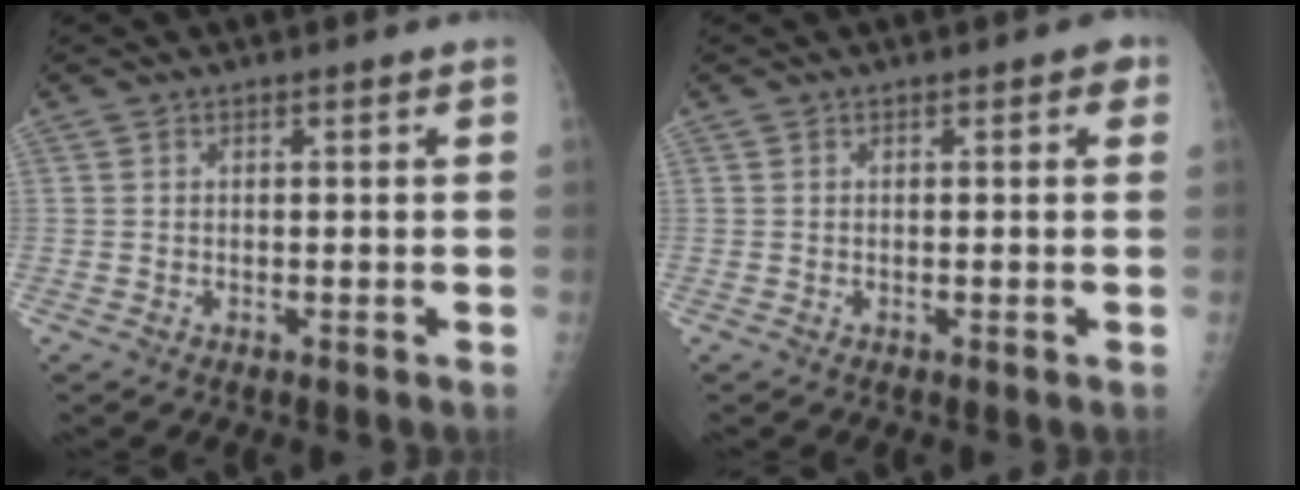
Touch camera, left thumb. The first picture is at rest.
{"total": 1.4, "force": [0.4, 0.8, 1.1], "torque": [-0.001, 0.003, 0.001]}